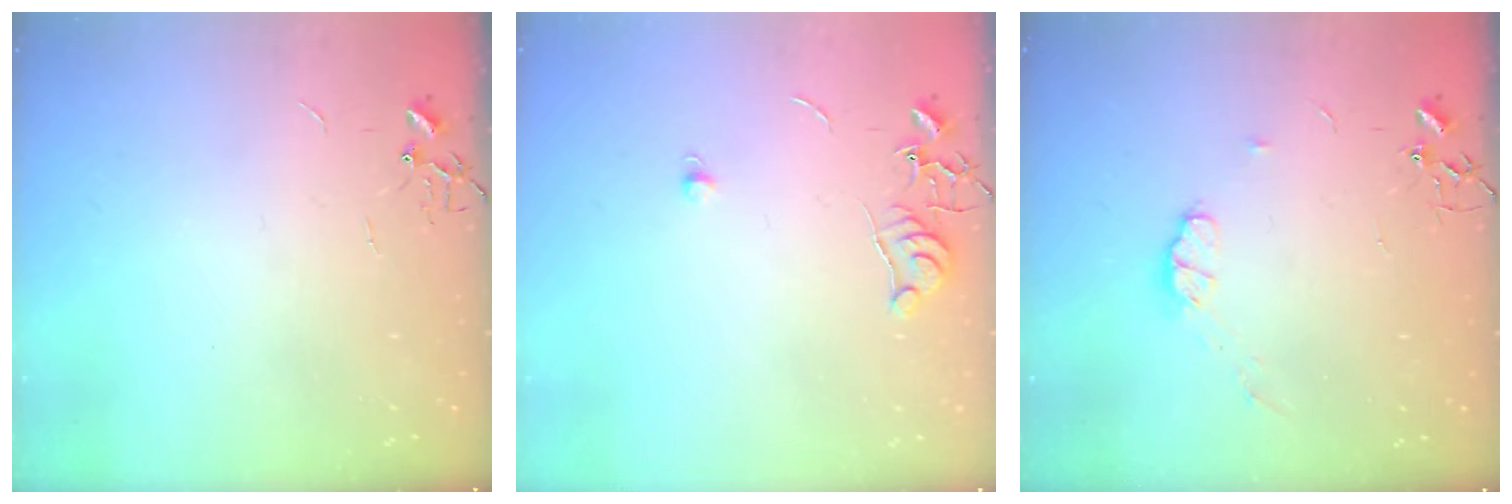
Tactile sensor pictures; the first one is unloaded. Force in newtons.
{"total": 6.5, "press": 6.4, "slide": 0.6}
{"total": 5.8, "press": 5.7, "slide": 0.9}